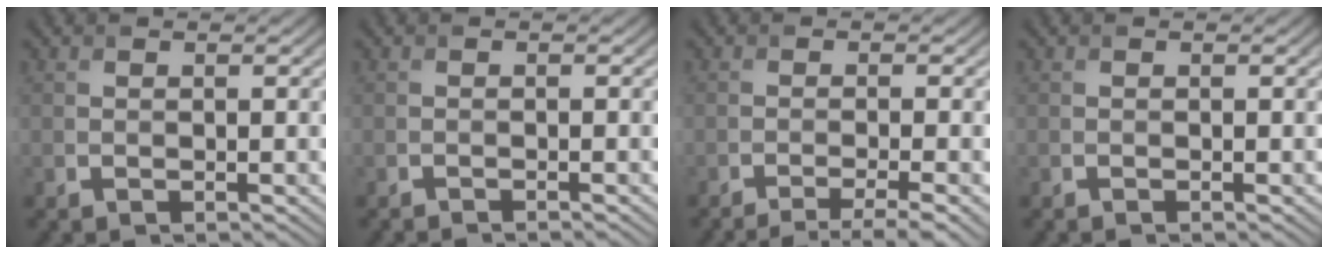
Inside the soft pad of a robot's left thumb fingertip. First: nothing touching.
{"total": 0.7, "force": [-0.6, 0.1, 0.3], "torque": [0.000, -0.002, -0.016]}
{"total": 4.1, "force": [-2.6, 0.7, 3.1], "torque": [-0.043, 0.002, -0.049]}
{"total": 0.0}